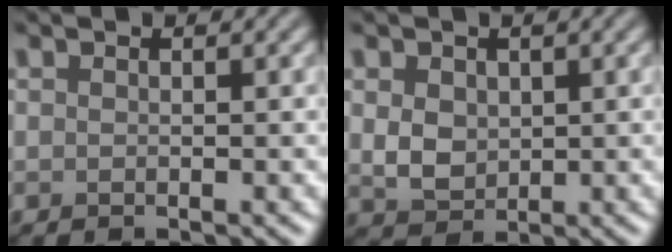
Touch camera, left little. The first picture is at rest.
{"total": 2.7, "force": [0.5, 2.1, 1.6], "torque": [-0.035, -0.003, 0.012]}